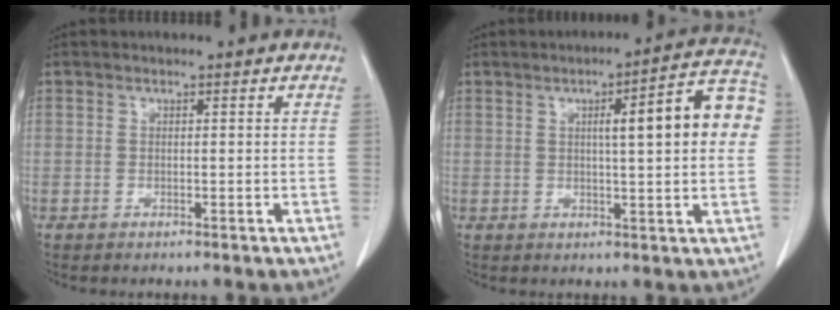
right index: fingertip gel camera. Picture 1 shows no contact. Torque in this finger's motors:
{"motor_torque": [0.44, 0.24, 0.20, 0.06]}